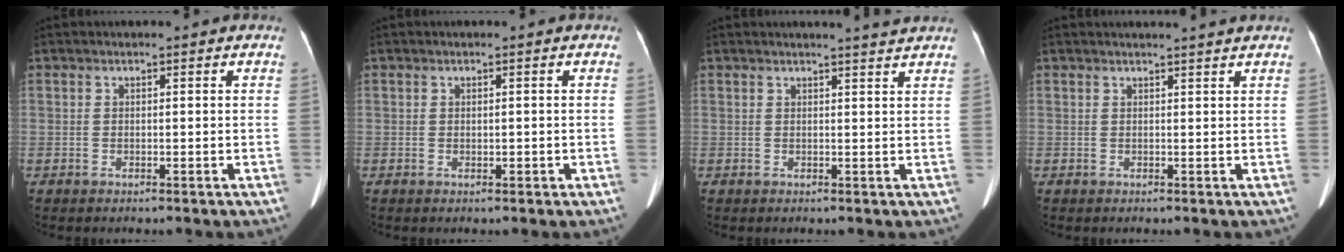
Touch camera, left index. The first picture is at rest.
{"total": 0.9, "force": [0.0, 0.5, 0.8], "torque": [-0.013, -0.002, 0.004]}
{"total": 2.9, "force": [2.6, -0.8, 0.8], "torque": [-0.014, -0.007, 0.028]}
{"total": 3.8, "force": [3.5, -0.7, 1.3], "torque": [-0.016, 0.007, 0.038]}